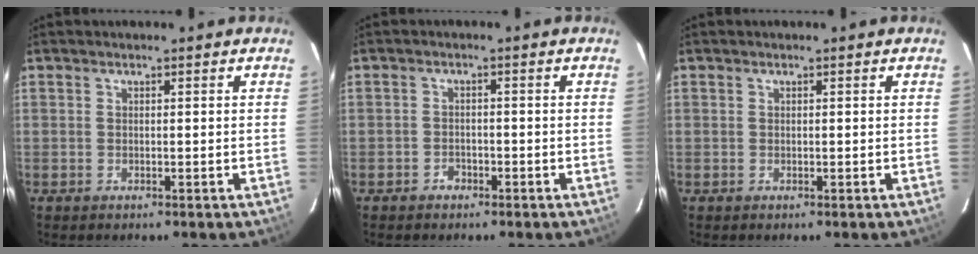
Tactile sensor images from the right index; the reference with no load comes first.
{"total": 2.2, "force": [-1.6, 1.5, 0.2], "torque": [-0.007, 0.003, -0.025]}
{"total": 0.0}